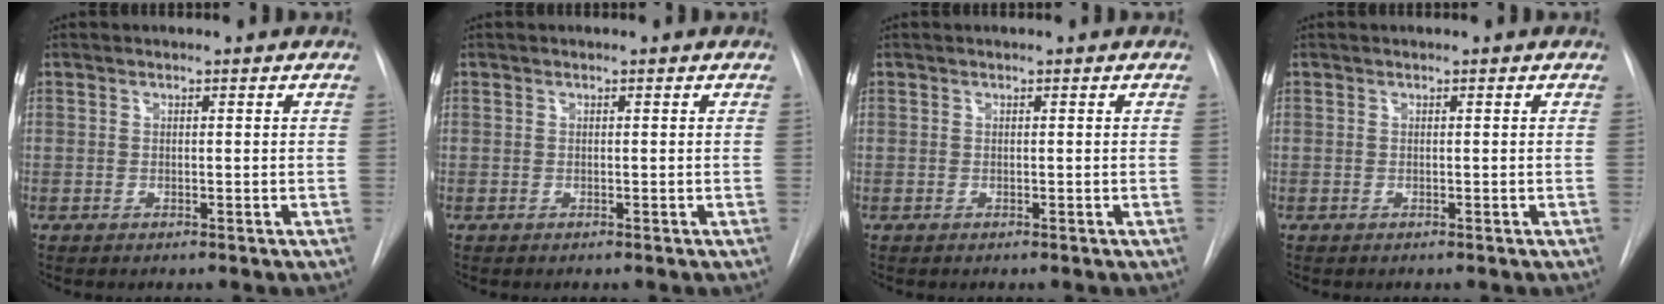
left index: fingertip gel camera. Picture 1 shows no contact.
{"total": 0.0}
{"total": 0.0}
{"total": 0.0}